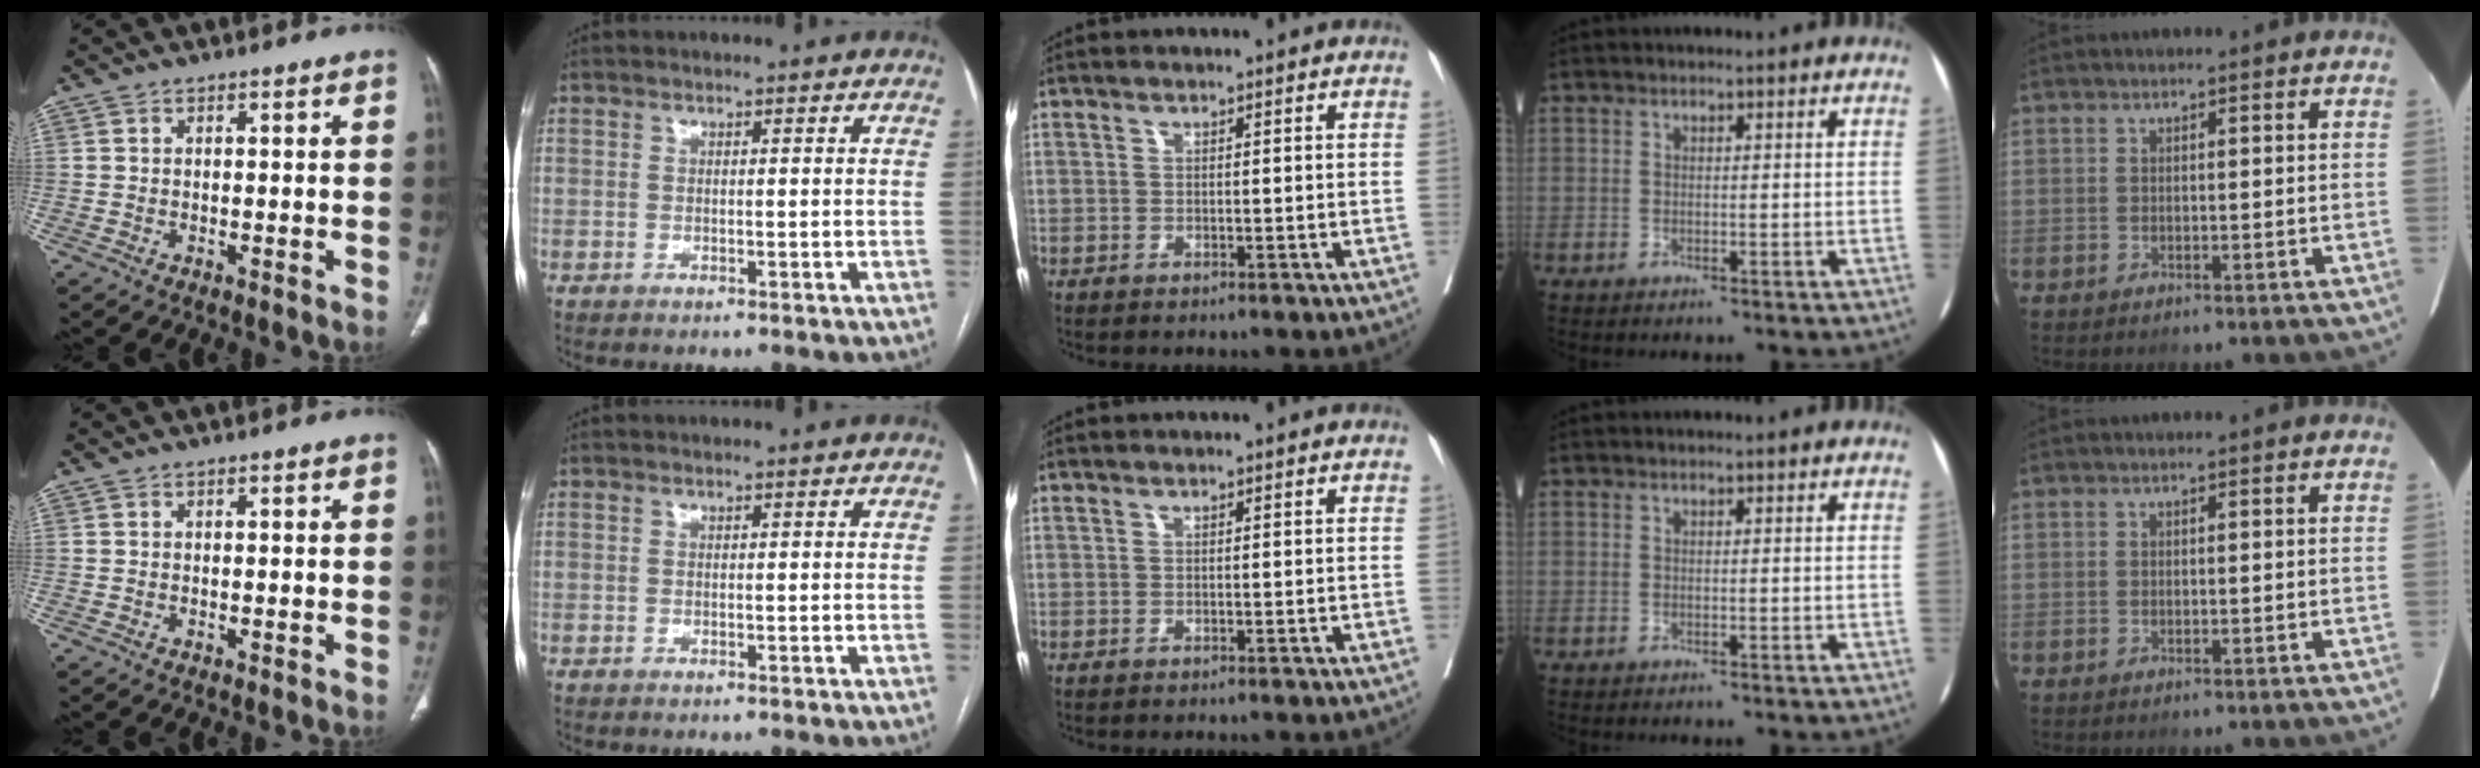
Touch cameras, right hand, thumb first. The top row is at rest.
{}